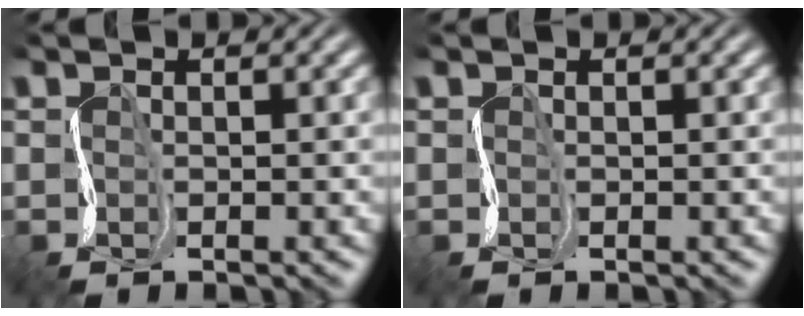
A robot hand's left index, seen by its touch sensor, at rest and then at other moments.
{"total": 0.0}